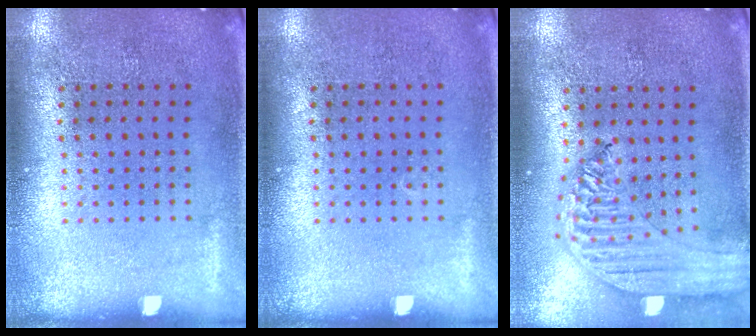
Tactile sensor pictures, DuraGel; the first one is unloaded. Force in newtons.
{"total": 0.0}
{"total": 2.0, "press": 1.9, "slide": 0.7}